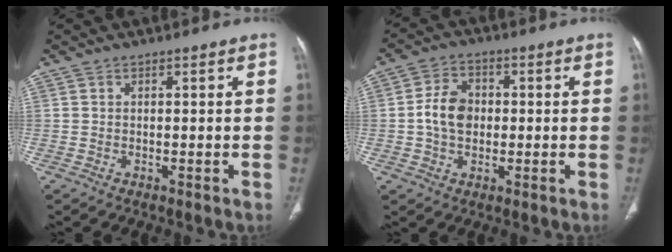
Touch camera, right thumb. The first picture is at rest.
{"total": 7.3, "force": [-0.1, 5.5, 4.9], "torque": [-0.073, 0.012, -0.007]}